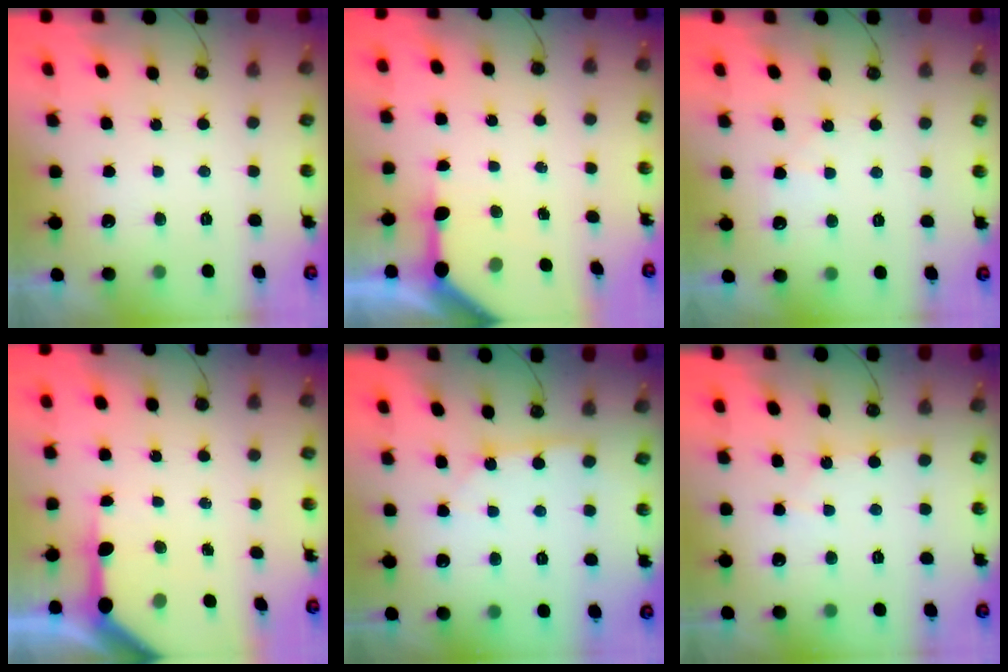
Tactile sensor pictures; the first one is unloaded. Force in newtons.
{"total": 6.7, "press": 6.7, "slide": 0.7}
{"total": 5.2, "press": 5.1, "slide": 0.8}
{"total": 8.5, "press": 8.4, "slide": 1.1}
{"total": 3.2, "press": 3.2, "slide": 0.2}
{"total": 2.7, "press": 2.7, "slide": 0.3}